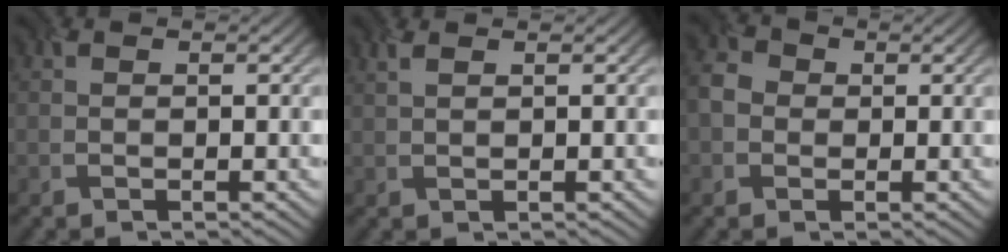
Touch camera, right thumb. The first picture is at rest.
{"total": 1.2, "force": [0.8, 0.3, 0.8], "torque": [-0.021, 0.002, 0.016]}
{"total": 2.8, "force": [-0.6, 2.7, 0.7], "torque": [-0.022, 0.000, -0.022]}